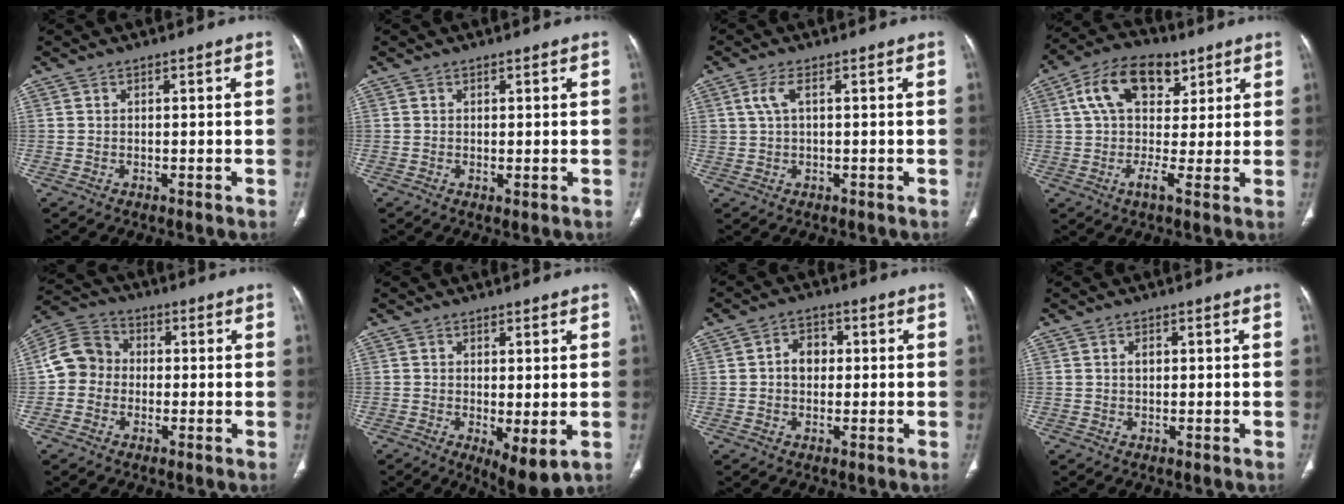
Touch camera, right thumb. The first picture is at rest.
{"total": 0.6, "force": [0.0, 0.2, 0.6], "torque": [-0.013, -0.005, 0.001]}
{"total": 3.0, "force": [0.9, 1.2, 2.6], "torque": [-0.068, 0.009, 0.022]}
{"total": 13.2, "force": [4.7, 7.5, 9.8], "torque": [-0.145, 0.005, 0.072]}
{"total": 8.2, "force": [-0.7, 7.3, 3.7], "torque": [-0.052, 0.029, -0.031]}
{"total": 5.9, "force": [-1.0, 2.0, 5.5], "torque": [-0.086, -0.023, -0.012]}
{"total": 4.6, "force": [0.3, 3.7, 2.8], "torque": [-0.027, 0.013, 0.000]}
{"total": 1.5, "force": [0.4, 1.0, 1.0], "torque": [-0.015, 0.001, 0.007]}